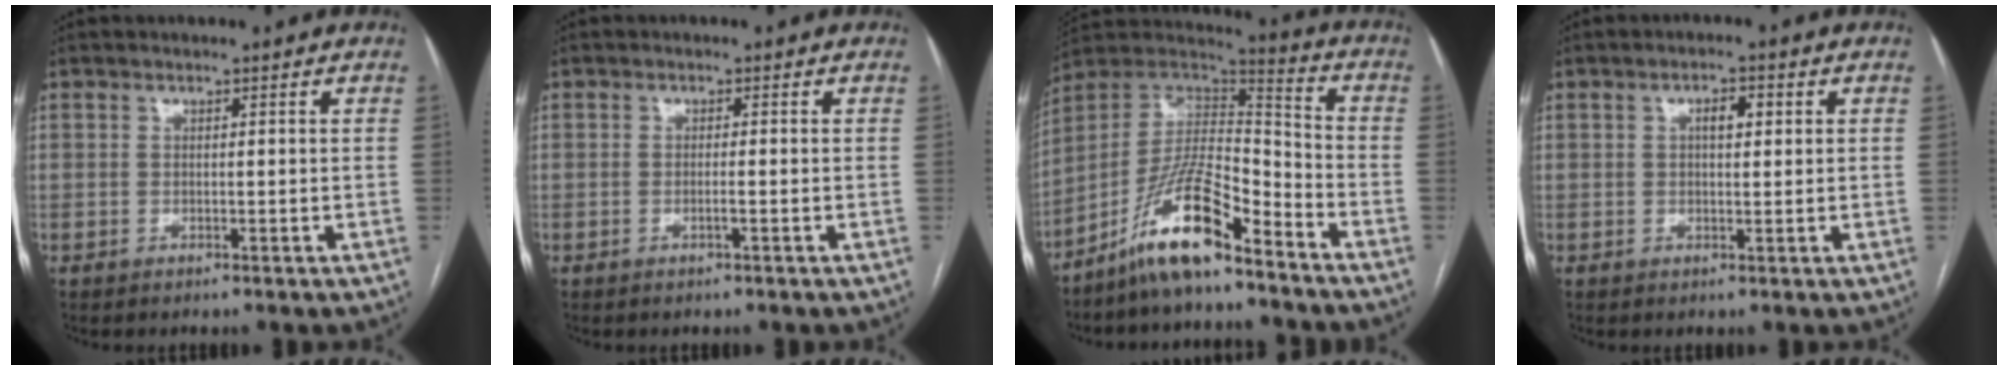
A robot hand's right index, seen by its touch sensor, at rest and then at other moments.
{"total": 0.9, "force": [-0.4, -0.1, 0.9], "torque": [-0.017, 0.002, -0.005]}
{"total": 14.0, "force": [-10.0, 2.7, 9.5], "torque": [-0.176, 0.019, -0.180]}
{"total": 2.8, "force": [0.8, 1.0, 2.5], "torque": [-0.044, 0.007, 0.011]}